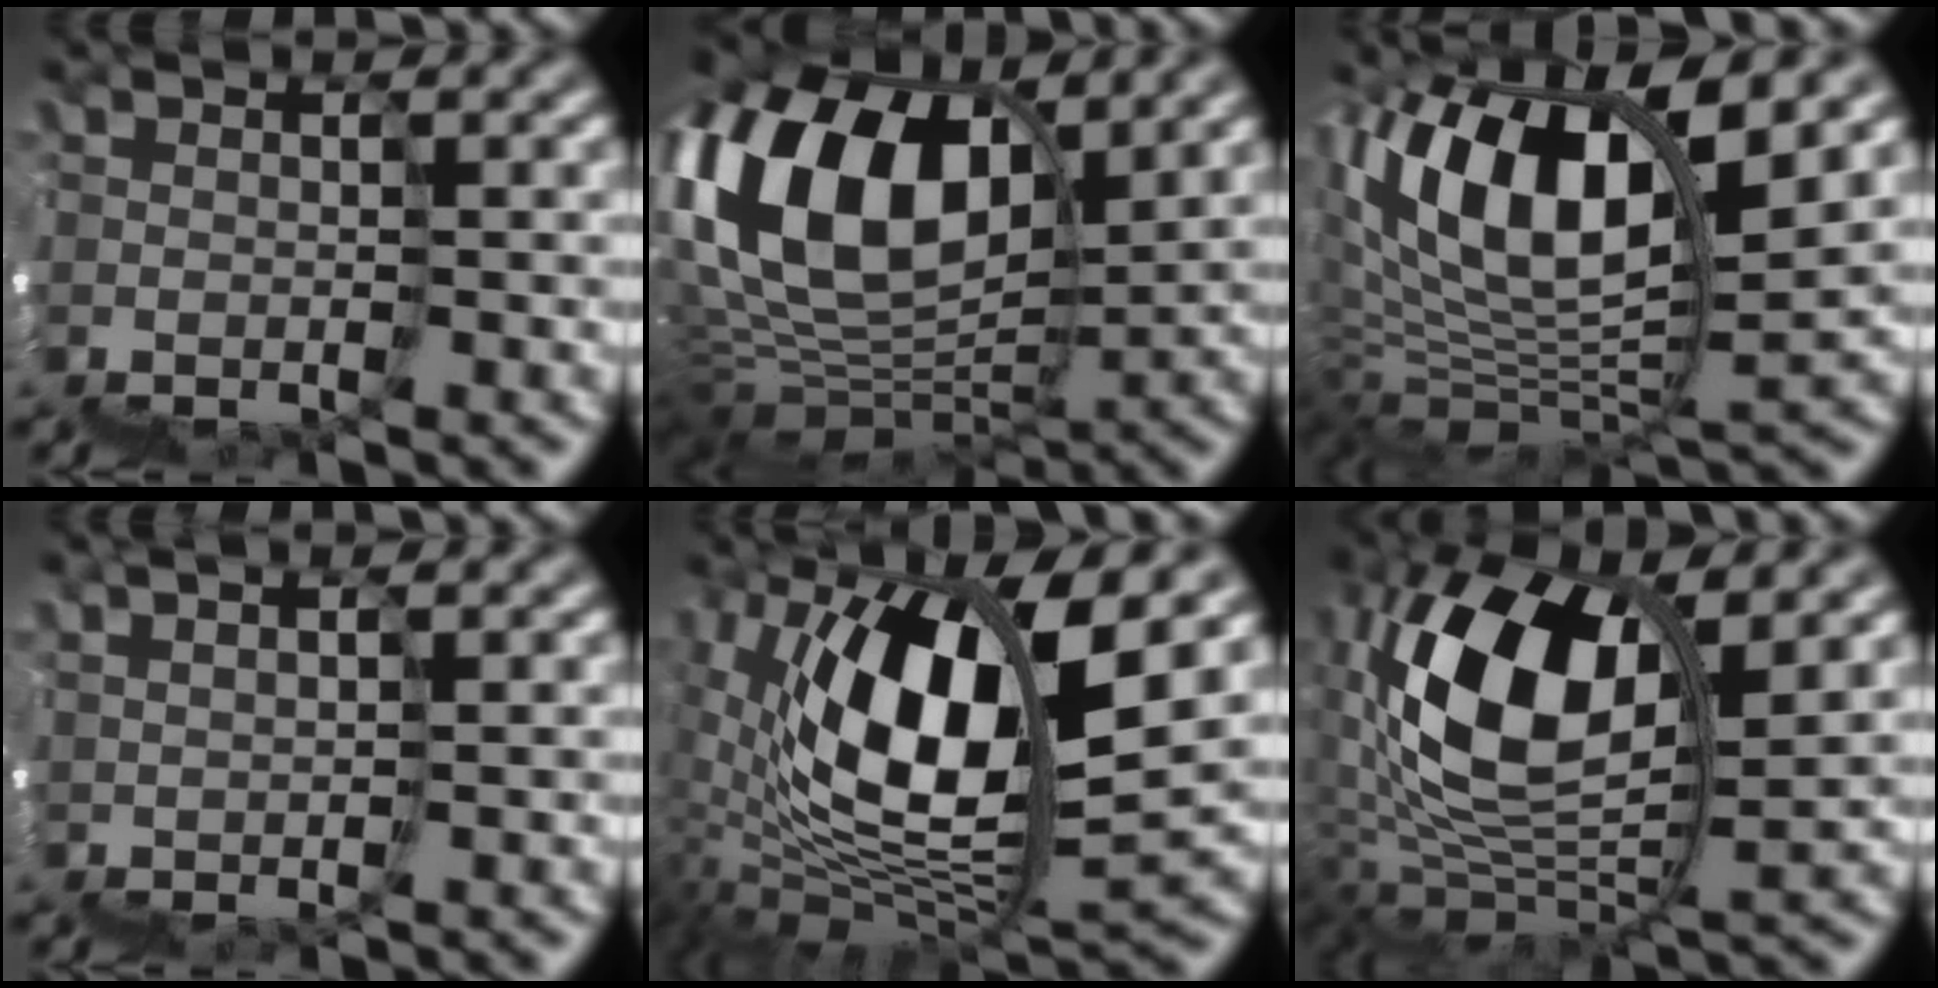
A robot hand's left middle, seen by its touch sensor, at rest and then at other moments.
{"total": 11.3, "force": [7.0, 5.4, 7.0], "torque": [-0.149, 0.051, 0.113]}
{"total": 9.8, "force": [7.7, 2.4, 5.6], "torque": [-0.117, 0.044, 0.136]}
{"total": 2.9, "force": [2.8, -0.5, 0.3], "torque": [0.002, 0.018, 0.055]}
{"total": 9.9, "force": [5.7, 3.0, 7.4], "torque": [-0.133, 0.032, 0.095]}
{"total": 8.1, "force": [5.6, 3.1, 5.0], "torque": [-0.114, 0.036, 0.091]}